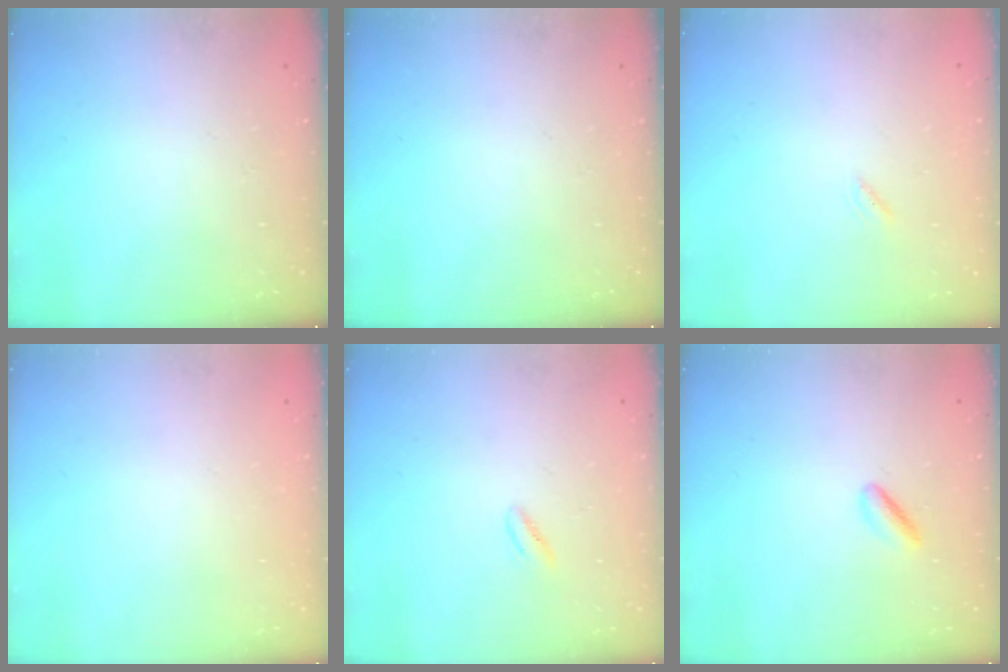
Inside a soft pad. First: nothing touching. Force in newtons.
{"total": 0.0}
{"total": 1.2, "press": 1.1, "slide": 0.3}
{"total": 2.2, "press": 2.2, "slide": 0.1}
{"total": 1.8, "press": 1.6, "slide": 0.9}
{"total": 2.8, "press": 2.7, "slide": 0.8}